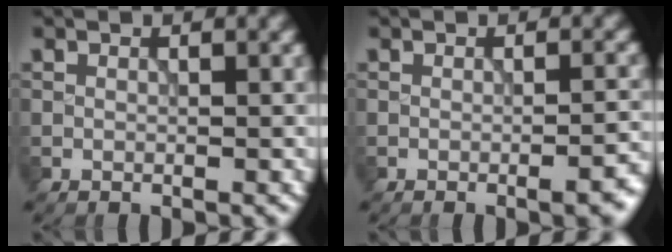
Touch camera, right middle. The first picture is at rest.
{"total": 3.1, "force": [-1.3, 0.8, 2.6], "torque": [-0.031, 0.002, -0.020]}